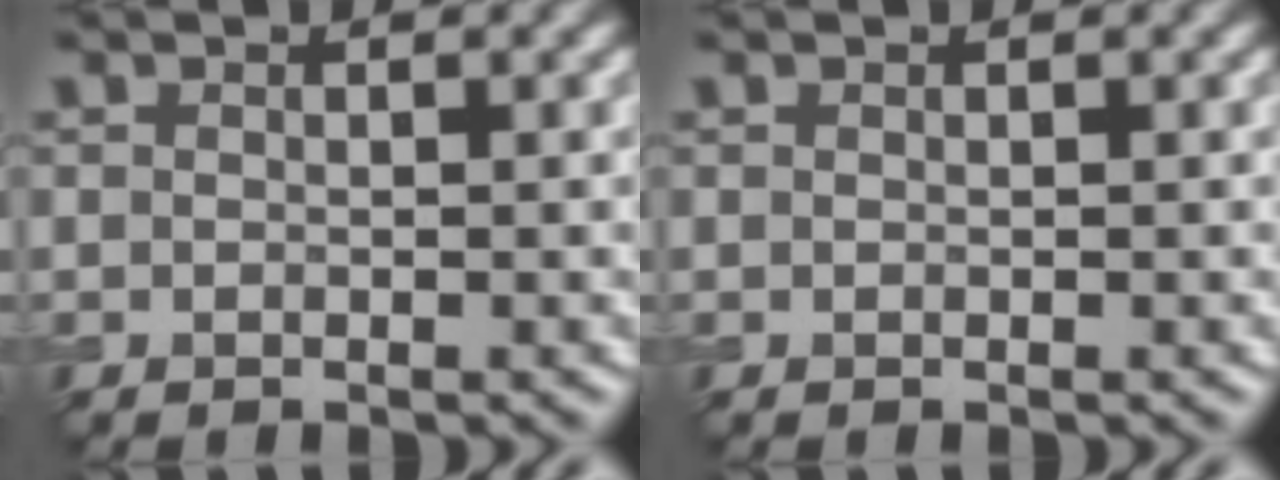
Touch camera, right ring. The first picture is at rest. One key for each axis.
{"total": 0.0}